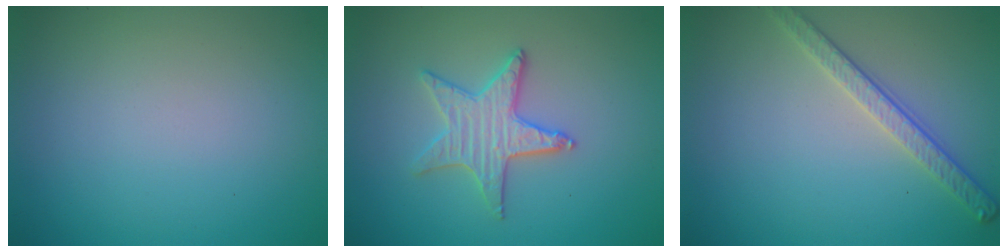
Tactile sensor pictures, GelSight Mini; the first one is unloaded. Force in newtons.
{"total": 3.1, "press": 3.1, "slide": 0.4}
{"total": 2.8, "press": 2.6, "slide": 1.0}